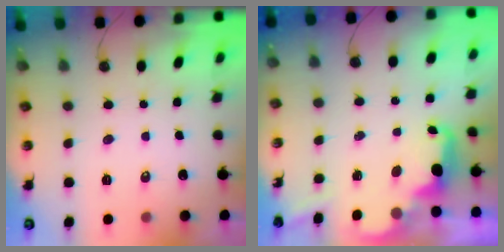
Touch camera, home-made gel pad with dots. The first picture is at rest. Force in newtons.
{"total": 2.4, "press": 2.4, "slide": 0.6}